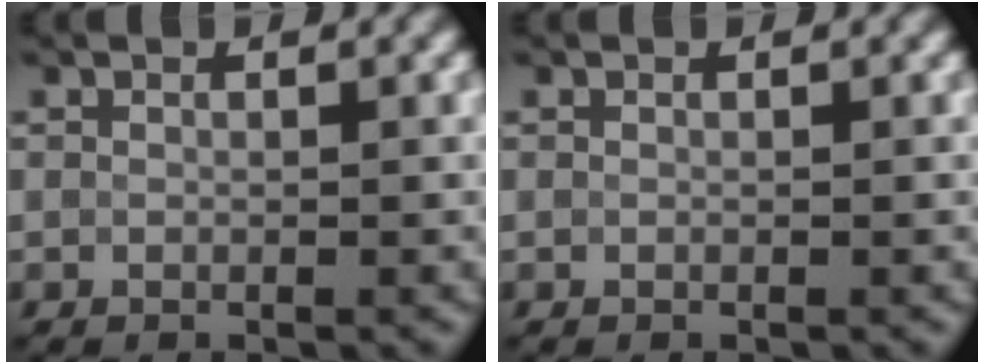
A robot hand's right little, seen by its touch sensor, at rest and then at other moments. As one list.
[{"total": 0.0}]